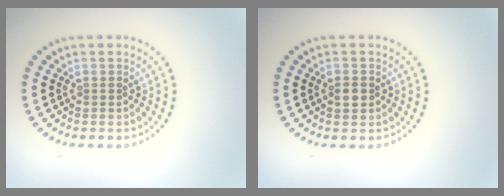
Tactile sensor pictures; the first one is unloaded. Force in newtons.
{"total": 1.5, "press": 1.5, "slide": 0.3}